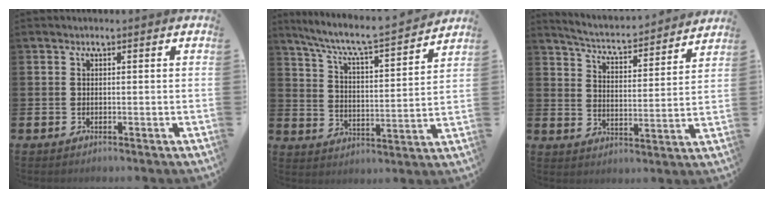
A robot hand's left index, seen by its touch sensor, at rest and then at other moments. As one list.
[{"total": 7.3, "force": [6.8, 0.3, 2.9], "torque": [-0.089, -0.051, 0.111]}, {"total": 4.9, "force": [4.8, 0.4, 1.1], "torque": [-0.050, -0.043, 0.077]}]